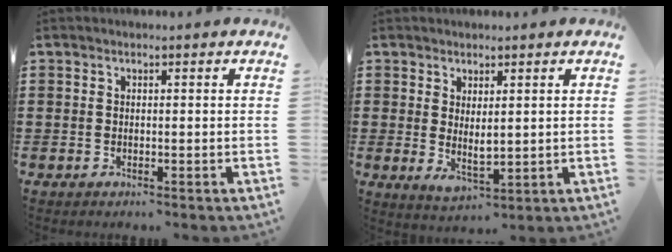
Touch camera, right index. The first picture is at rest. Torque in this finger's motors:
{"motor_torque": [1.29, 0.85, 0.04, 0.02]}